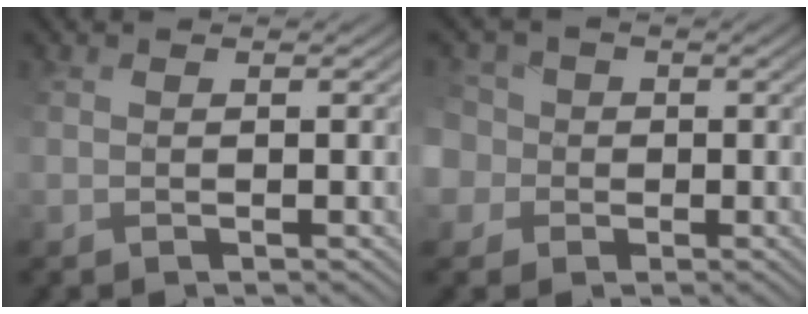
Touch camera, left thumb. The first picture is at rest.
{"total": 6.7, "force": [0.4, 6.4, 2.0], "torque": [-0.087, 0.010, -0.023]}